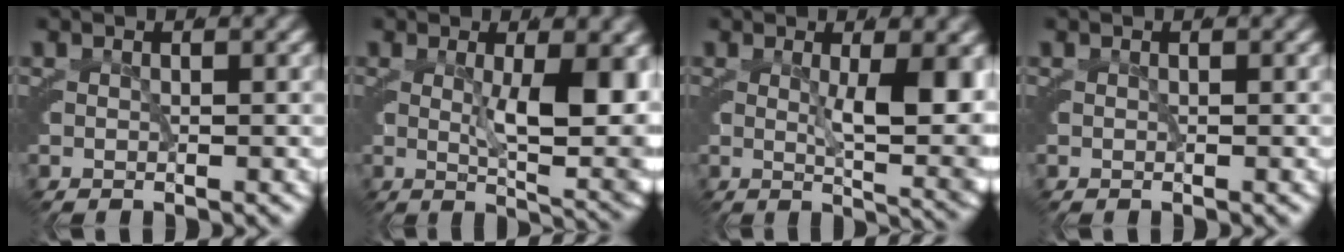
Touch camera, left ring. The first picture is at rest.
{"total": 7.4, "force": [0.1, 1.3, 7.3], "torque": [-0.081, -0.016, 0.014]}
{"total": 6.8, "force": [0.4, 1.0, 6.7], "torque": [-0.068, -0.013, 0.014]}
{"total": 0.0}